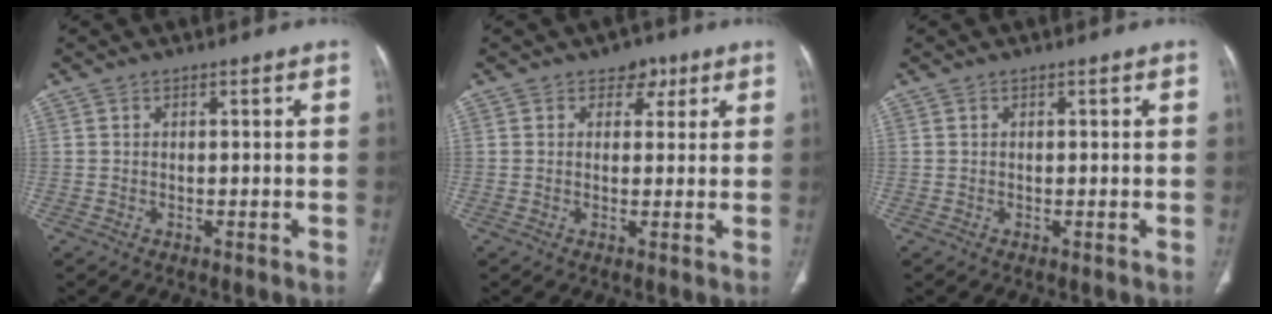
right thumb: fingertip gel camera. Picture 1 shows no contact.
{"total": 3.7, "force": [2.0, 2.8, 1.4], "torque": [0.014, -0.005, 0.022]}
{"total": 0.0}